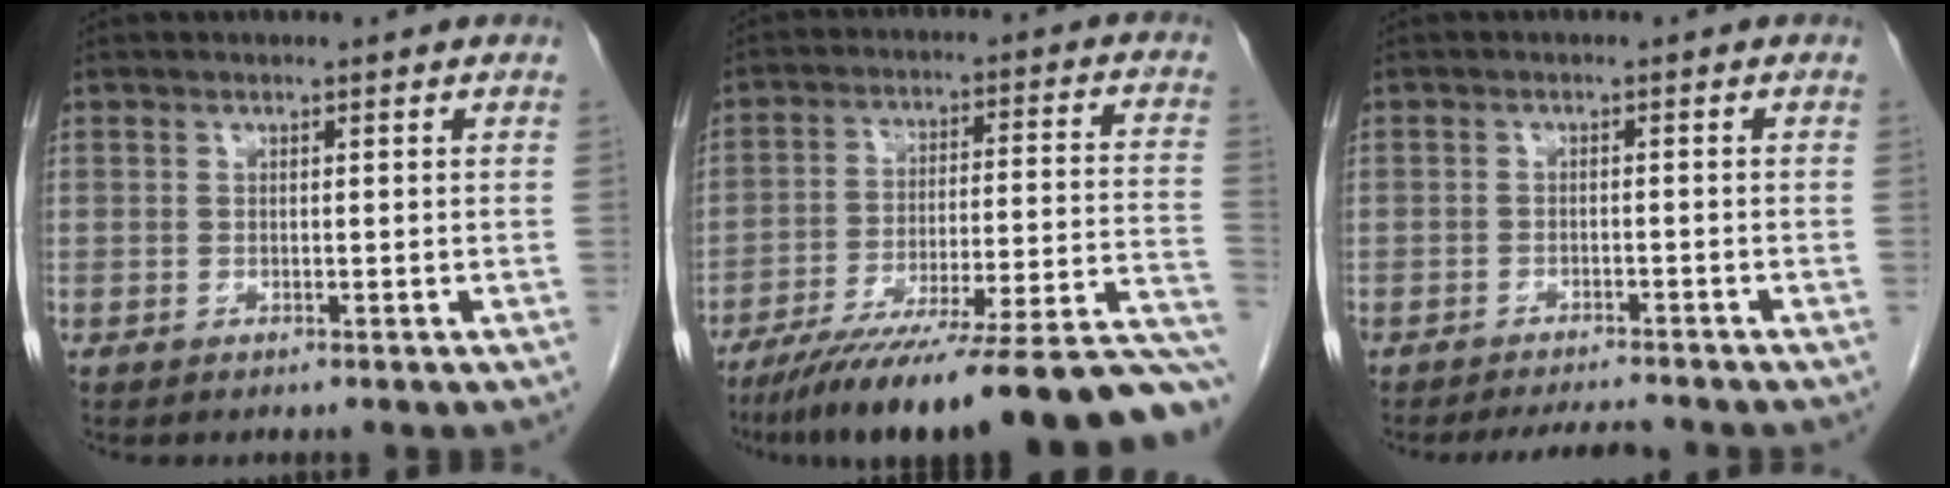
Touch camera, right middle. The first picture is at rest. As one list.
[{"total": 29.7, "force": [-25.6, 1.0, 15.0], "torque": [-0.126, -0.022, -0.360]}, {"total": 4.7, "force": [-4.5, 0.5, 1.2], "torque": [-0.018, -0.009, -0.068]}]